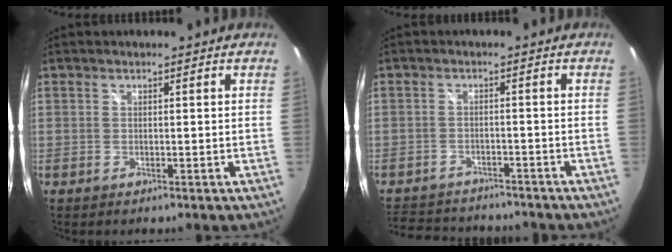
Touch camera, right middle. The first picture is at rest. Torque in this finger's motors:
{"motor_torque": [0.22, -0.62, -0.10, -0.04]}